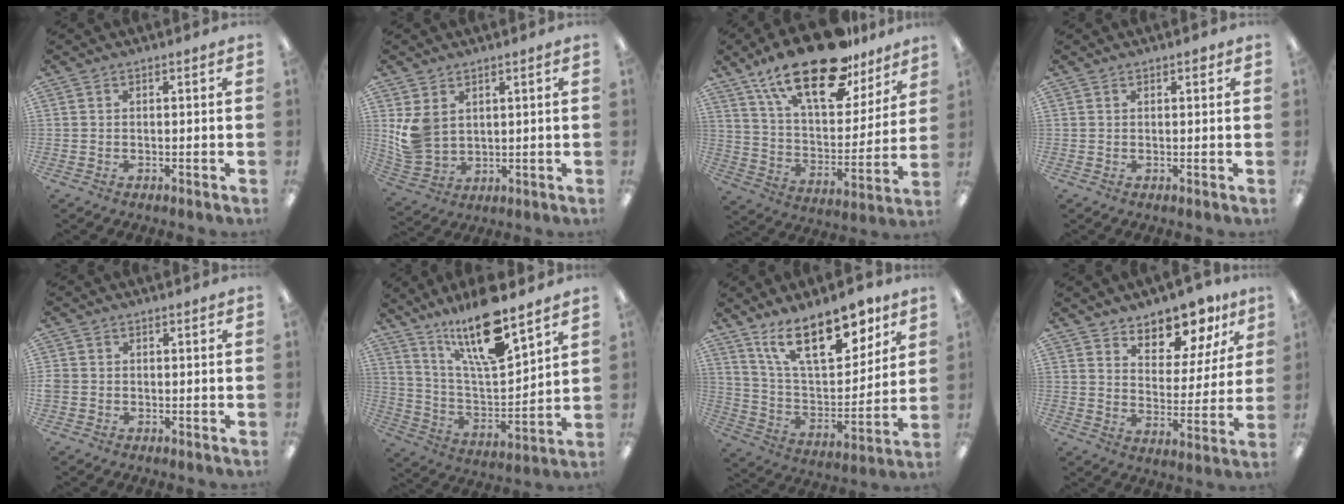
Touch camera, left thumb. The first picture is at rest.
{"total": 7.5, "force": [2.9, 5.8, 3.8], "torque": [-0.086, -0.006, 0.060]}
{"total": 24.6, "force": [17.0, 9.8, 14.9], "torque": [-0.242, -0.101, 0.290]}
{"total": 1.1, "force": [0.8, 0.5, 0.6], "torque": [-0.005, -0.002, 0.012]}
{"total": 1.8, "force": [-0.4, 1.7, 0.6], "torque": [-0.009, 0.003, -0.009]}
{"total": 18.7, "force": [13.8, 4.5, 11.7], "torque": [-0.210, -0.075, 0.228]}
{"total": 20.3, "force": [13.0, 9.2, 12.6], "torque": [-0.197, -0.066, 0.222]}
{"total": 11.3, "force": [9.8, 4.7, 3.1], "torque": [-0.050, -0.076, 0.179]}